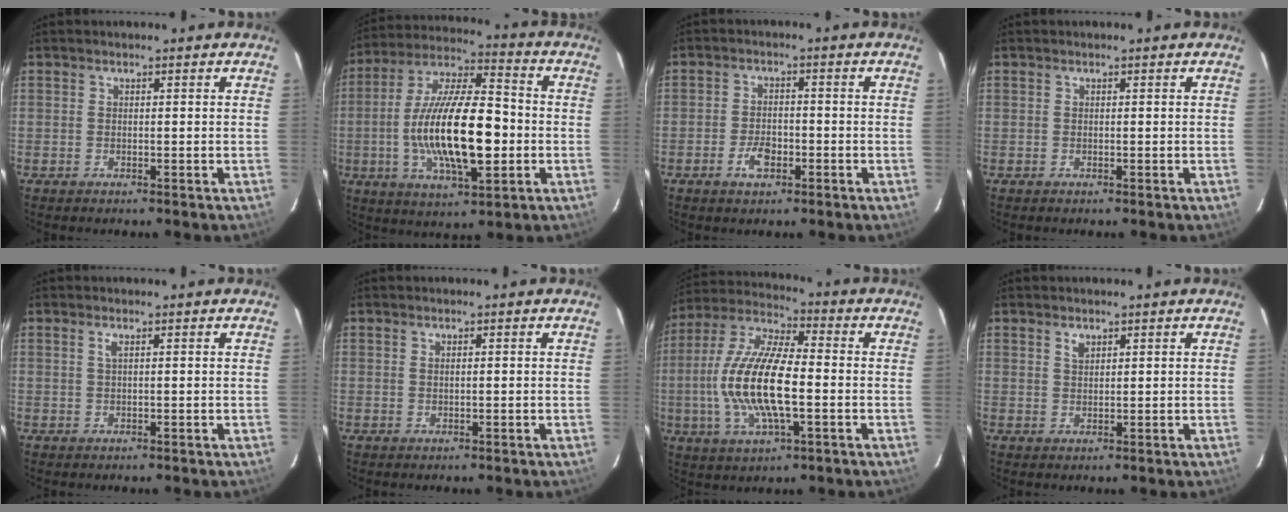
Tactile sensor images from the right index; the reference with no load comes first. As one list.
[{"total": 19.9, "force": [-3.0, 6.5, 18.6], "torque": [-0.354, -0.002, -0.055]}, {"total": 4.5, "force": [-2.1, 2.6, 3.0], "torque": [-0.062, 0.000, -0.035]}, {"total": 0.0}, {"total": 0.9, "force": [0.4, 0.0, 0.8], "torque": [-0.016, 0.002, 0.006]}, {"total": 0.6, "force": [0.2, 0.2, 0.6], "torque": [-0.011, 0.002, 0.003]}, {"total": 16.7, "force": [-2.3, 5.6, 15.6], "torque": [-0.316, 0.000, -0.048]}, {"total": 1.6, "force": [1.0, 0.9, 0.8], "torque": [-0.013, 0.003, 0.020]}]